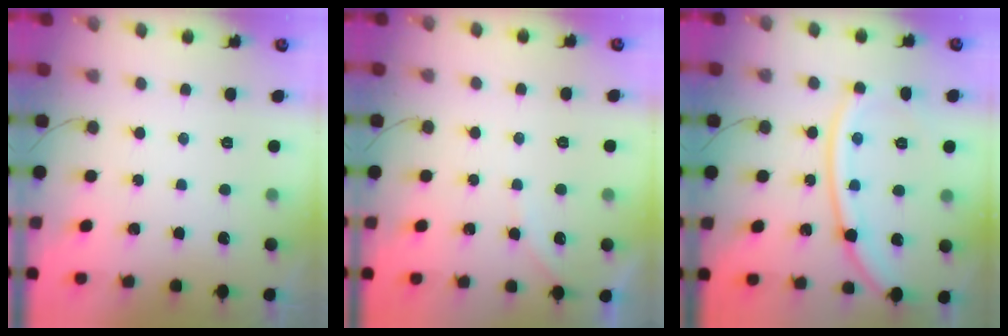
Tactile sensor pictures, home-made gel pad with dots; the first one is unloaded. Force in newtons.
{"total": 5.0, "press": 5.0, "slide": 0.7}
{"total": 14.0, "press": 13.9, "slide": 1.1}